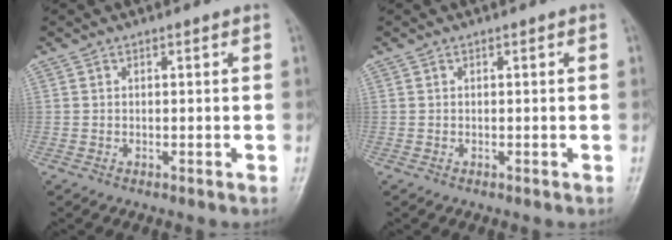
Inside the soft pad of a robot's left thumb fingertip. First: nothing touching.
{"total": 0.0}